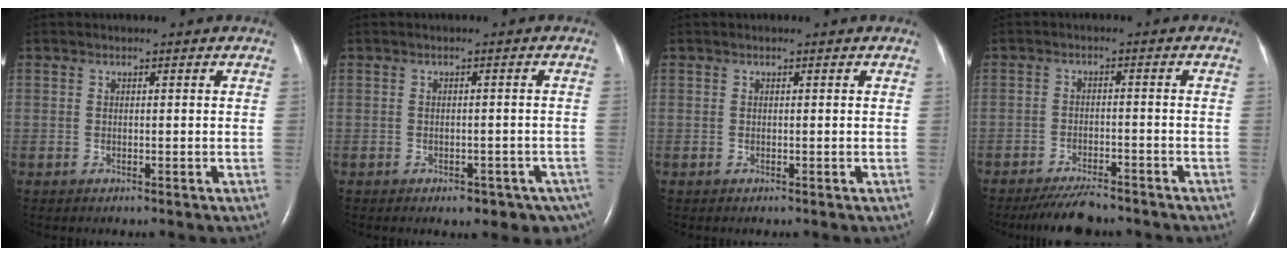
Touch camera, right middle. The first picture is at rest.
{"total": 7.0, "force": [-4.8, 3.8, 3.4], "torque": [-0.020, 0.008, -0.056]}
{"total": 0.0}
{"total": 6.4, "force": [-5.7, 1.3, 2.5], "torque": [-0.047, -0.016, -0.094]}